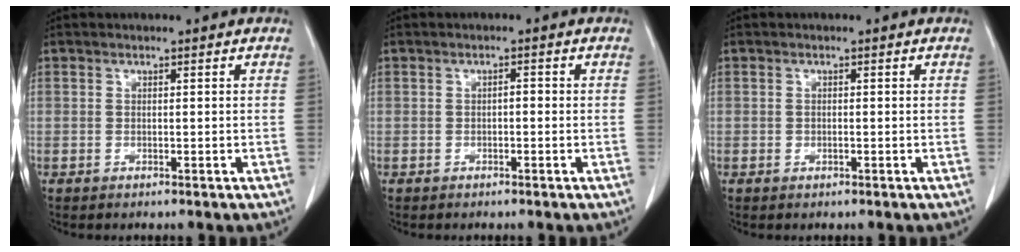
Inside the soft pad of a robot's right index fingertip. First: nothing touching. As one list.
[{"total": 1.0, "force": [-0.2, 0.4, 0.8], "torque": [-0.014, 0.004, -0.004]}, {"total": 0.5, "force": [-0.1, 0.3, 0.4], "torque": [-0.012, -0.001, -0.003]}]